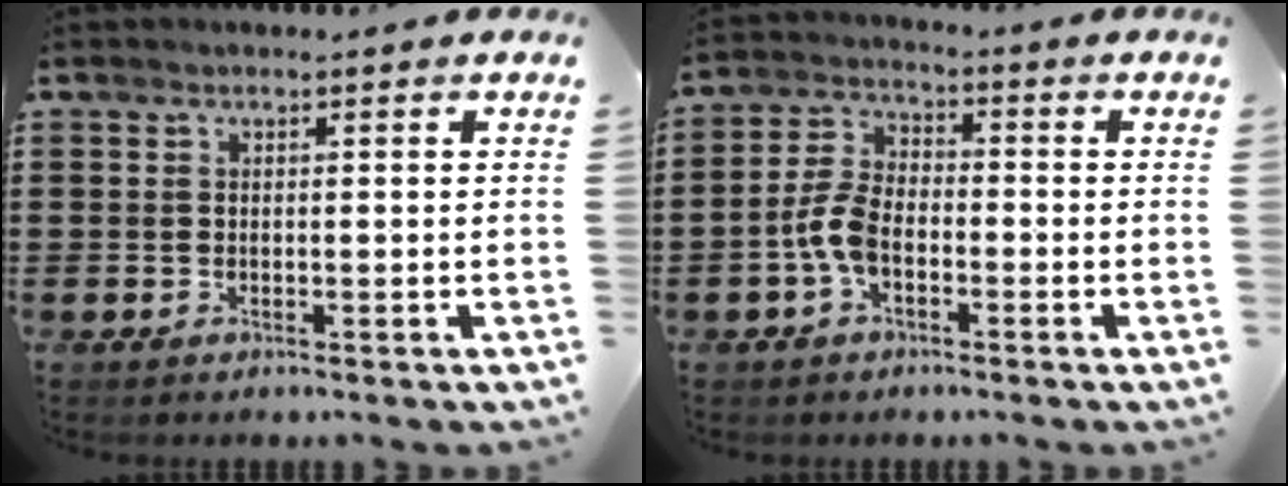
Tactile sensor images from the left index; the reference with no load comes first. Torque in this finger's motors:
{"motor_torque": [0.93, 0.37, 0.48, 0.09]}